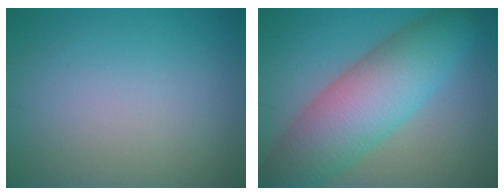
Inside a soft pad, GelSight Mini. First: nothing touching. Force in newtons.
{"total": 9.2, "press": 9.2, "slide": 0.2}